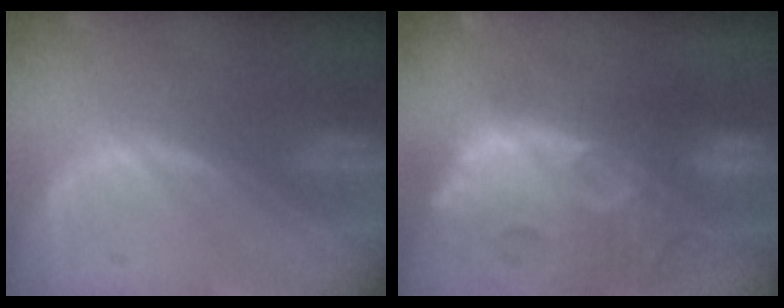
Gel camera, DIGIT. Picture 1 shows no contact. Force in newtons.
{"total": 14.4, "press": 12.5, "slide": 7.1}